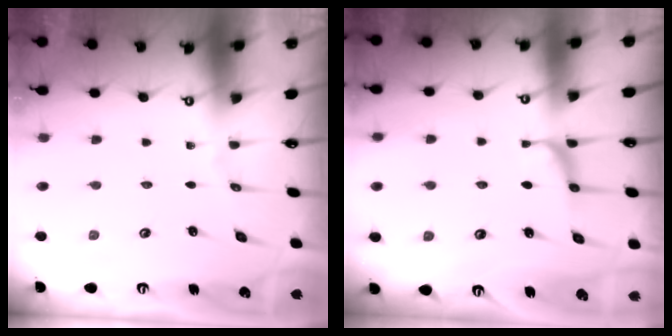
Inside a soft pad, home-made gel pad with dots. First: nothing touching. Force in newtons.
{"total": 1.8, "press": 1.6, "slide": 0.7}